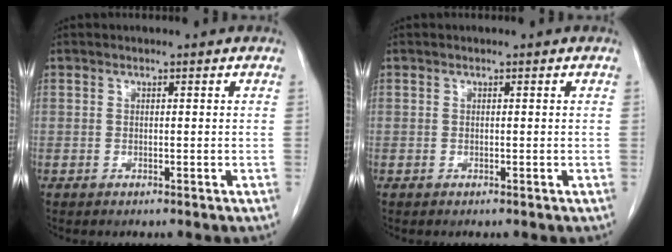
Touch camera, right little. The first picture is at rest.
{"total": 0.0}